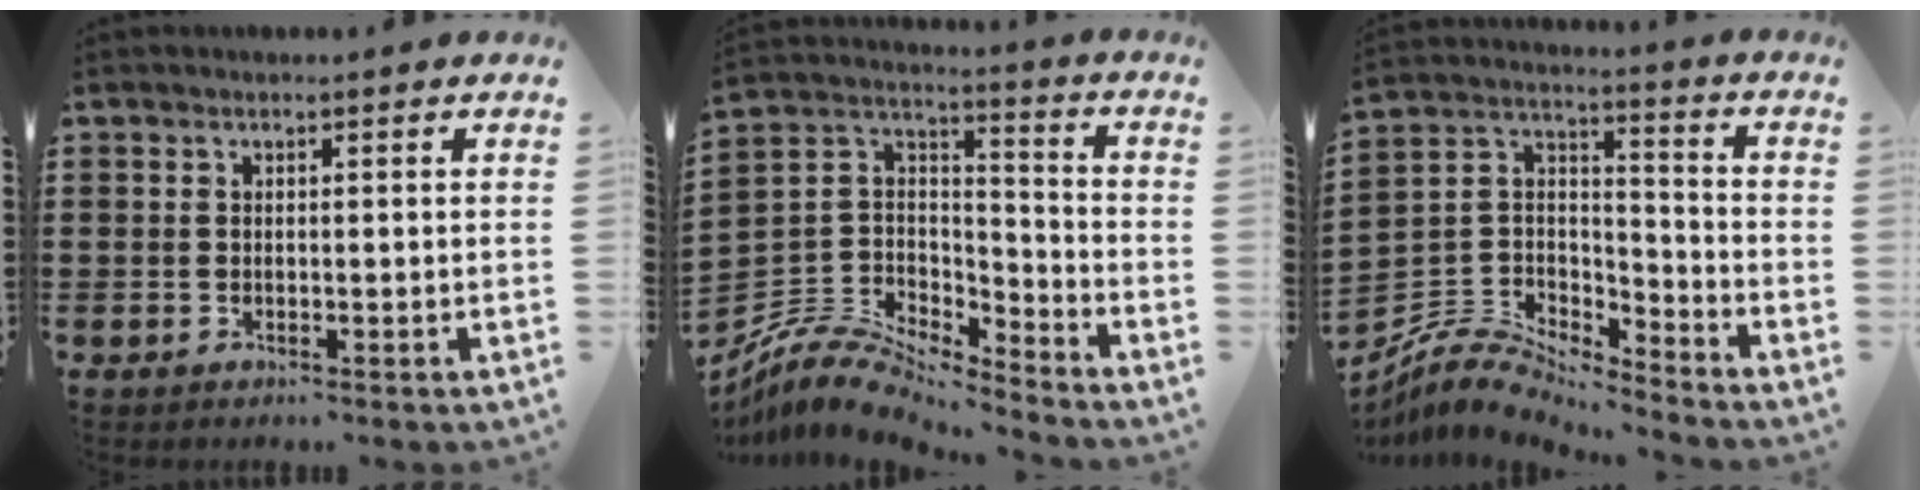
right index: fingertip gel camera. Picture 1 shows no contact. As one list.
[{"total": 8.2, "force": [-7.6, 2.4, 2.0], "torque": [-0.058, 0.003, -0.156]}, {"total": 7.1, "force": [-6.7, 1.9, 1.3], "torque": [-0.045, 0.001, -0.139]}]